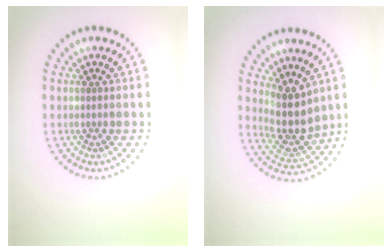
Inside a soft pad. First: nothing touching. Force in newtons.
{"total": 3.9, "press": 3.1, "slide": 2.3}